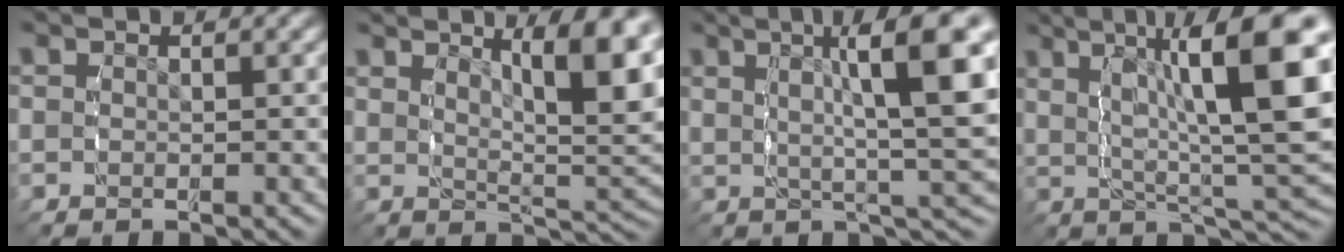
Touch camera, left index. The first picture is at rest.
{"total": 8.5, "force": [3.4, 2.0, 7.6], "torque": [-0.082, -0.005, 0.063]}
{"total": 10.4, "force": [3.8, 2.4, 9.4], "torque": [-0.107, 0.024, 0.057]}
{"total": 12.1, "force": [3.1, 3.3, 11.2], "torque": [-0.136, 0.011, 0.050]}